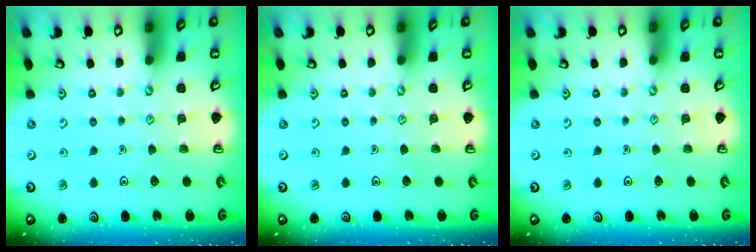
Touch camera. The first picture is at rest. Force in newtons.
{"total": 0.0}
{"total": 0.0}